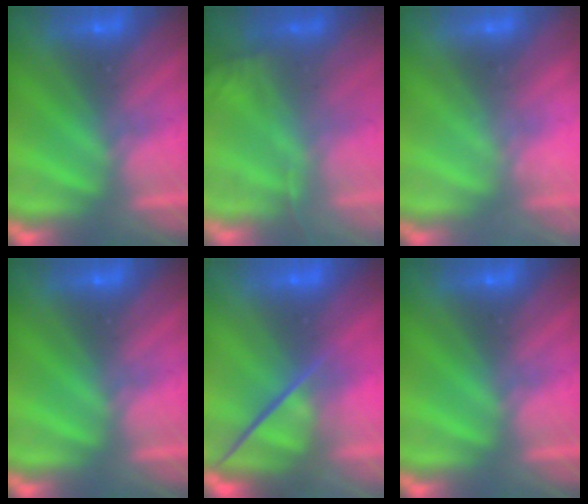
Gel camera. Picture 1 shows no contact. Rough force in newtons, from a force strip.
{"total": 1.1}
{"total": 2.1}
{"total": 0.0}
{"total": 3.8}
{"total": 0.0}